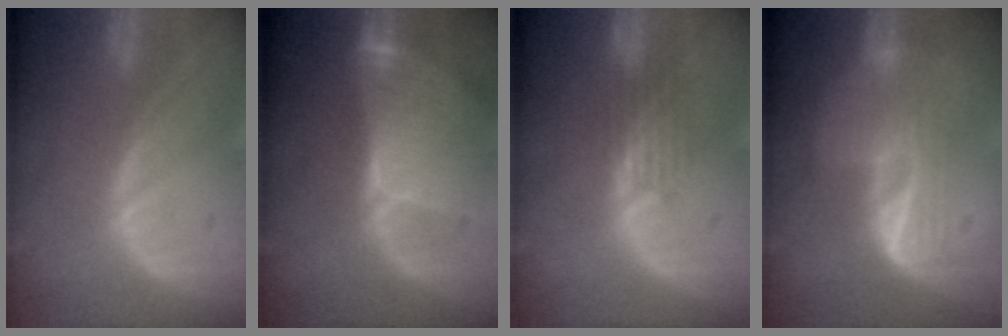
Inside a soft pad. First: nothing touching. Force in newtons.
{"total": 9.4, "press": 8.2, "slide": 4.5}
{"total": 3.5, "press": 3.2, "slide": 1.5}
{"total": 6.9, "press": 5.8, "slide": 3.8}